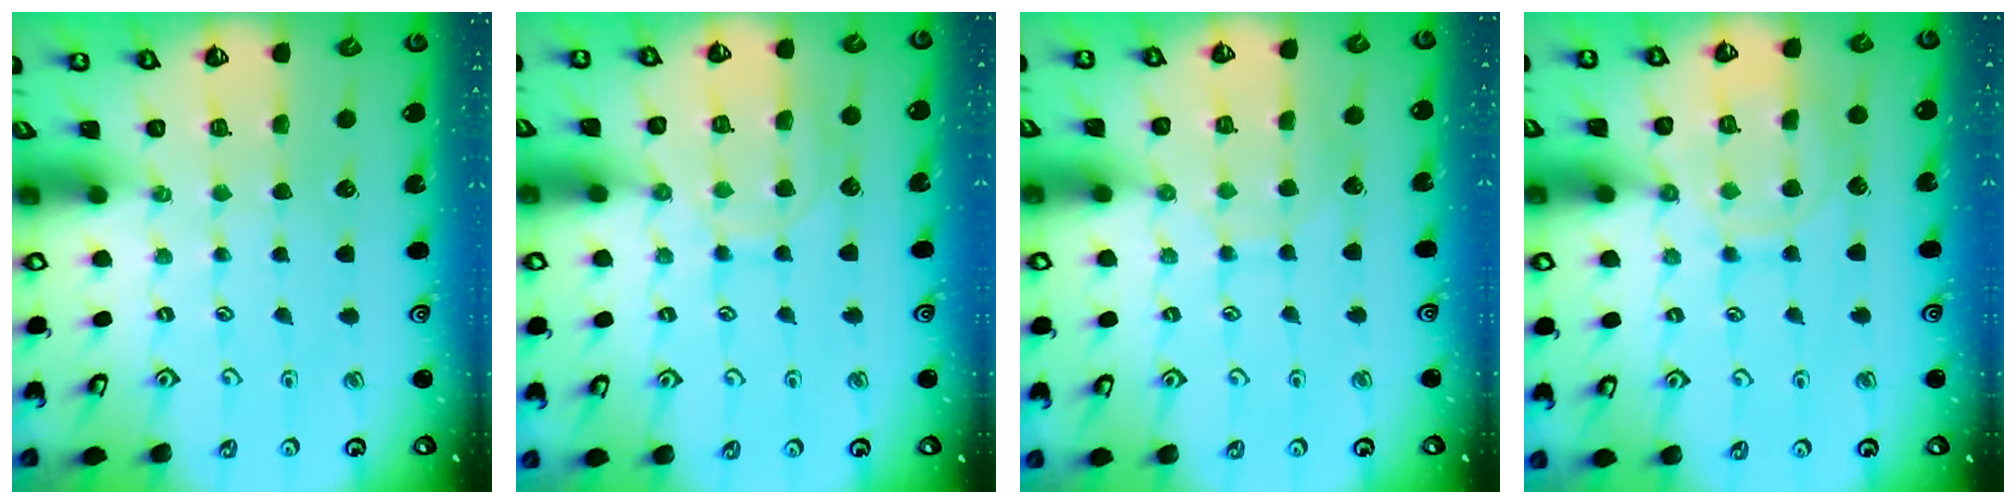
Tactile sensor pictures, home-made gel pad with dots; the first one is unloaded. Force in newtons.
{"total": 9.9, "press": 9.9, "slide": 0.8}
{"total": 4.2, "press": 4.2, "slide": 0.3}
{"total": 10.5, "press": 10.5, "slide": 0.7}